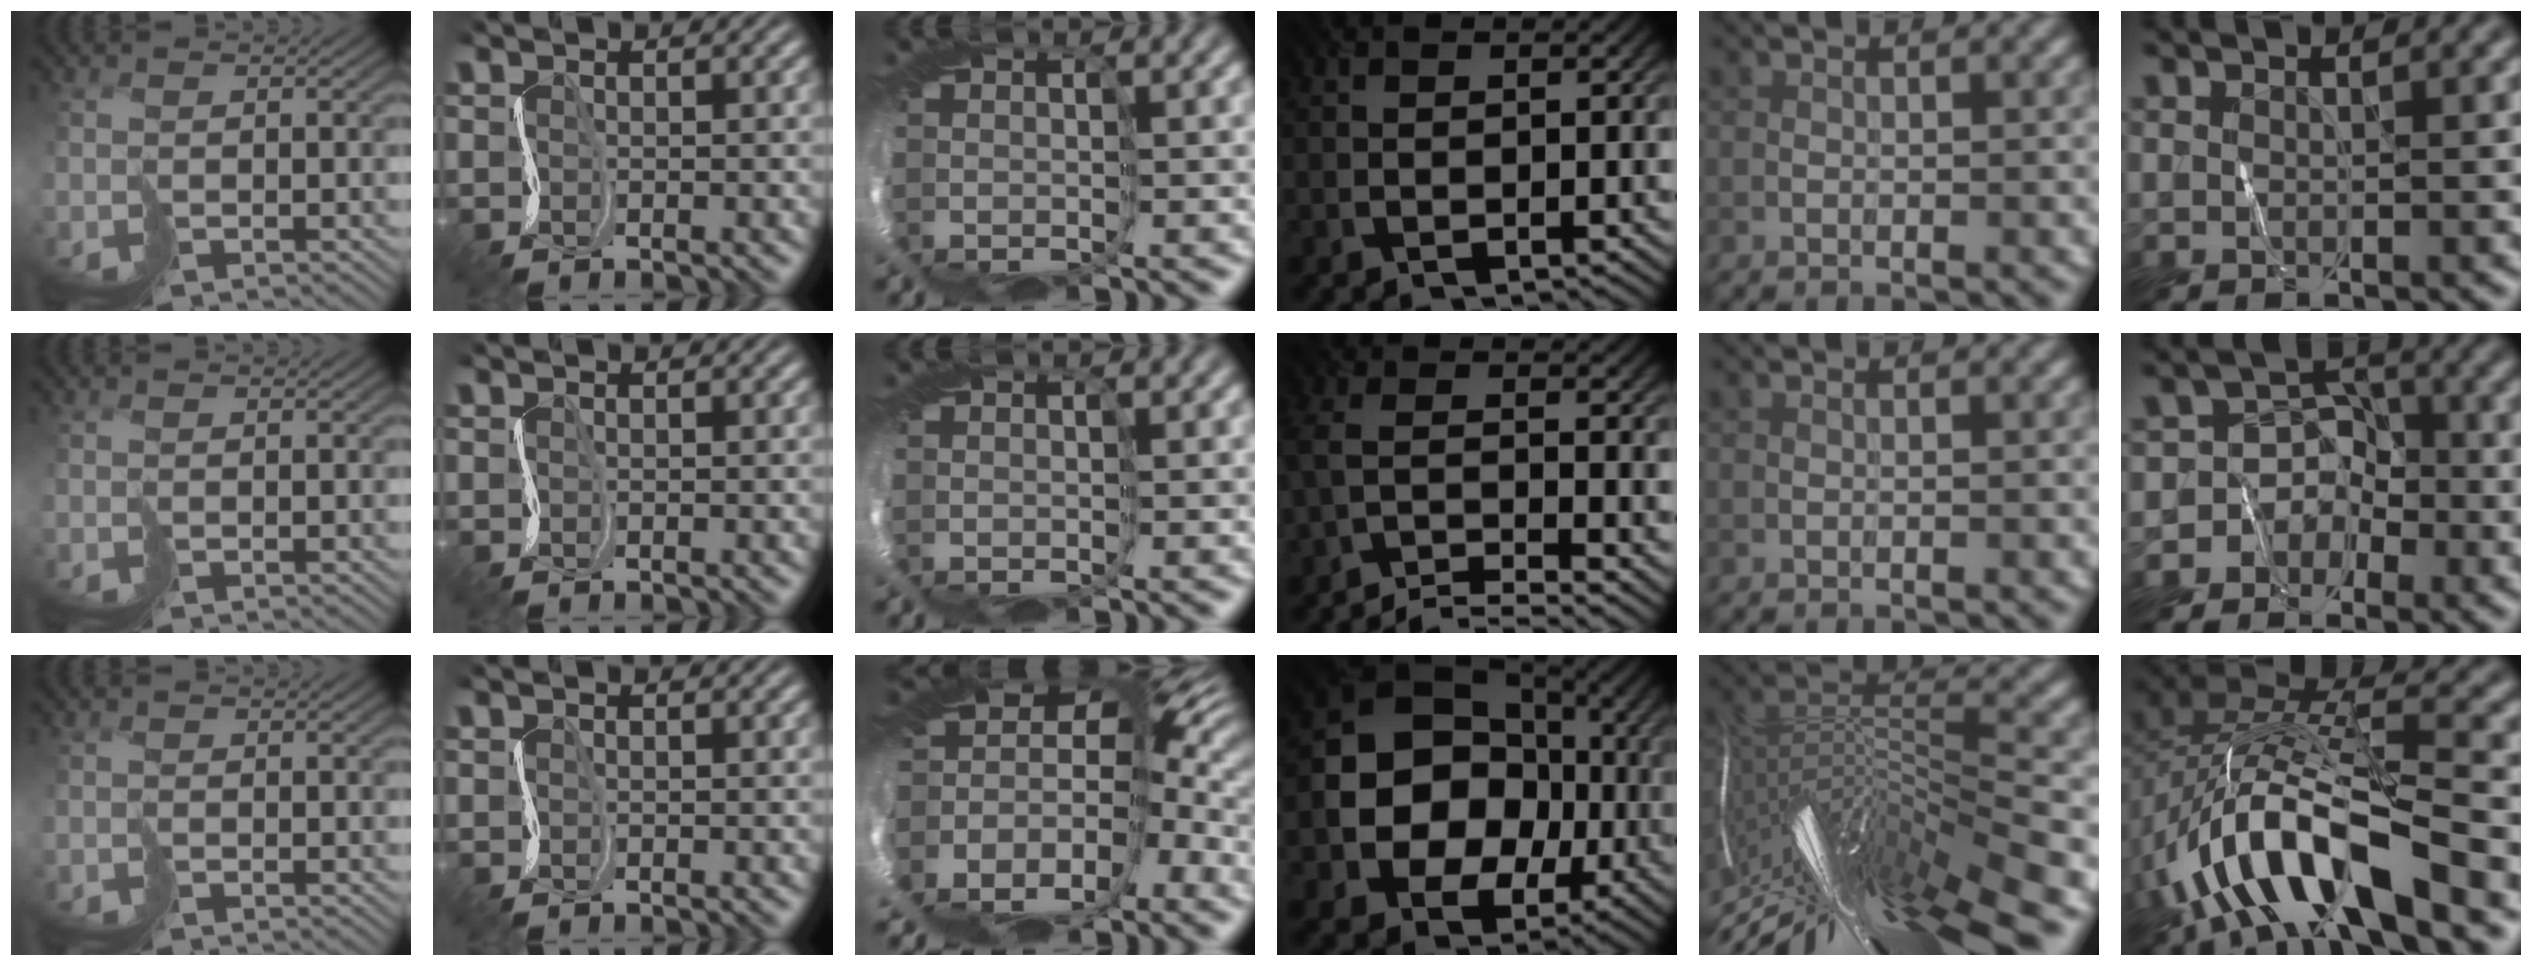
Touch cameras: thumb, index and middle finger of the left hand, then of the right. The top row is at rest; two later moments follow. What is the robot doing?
{"motion": "cut", "object": "paper bag"}